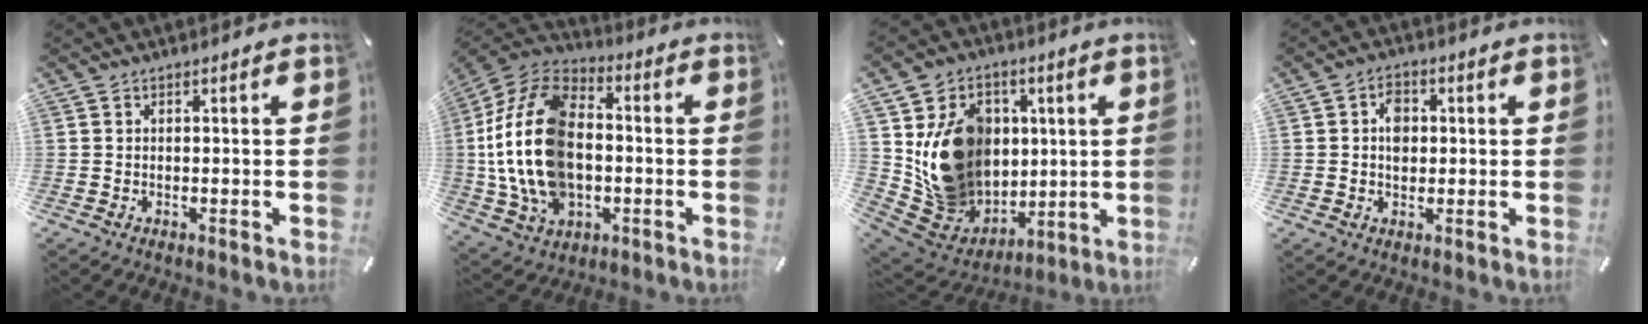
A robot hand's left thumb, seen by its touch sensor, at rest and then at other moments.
{"total": 21.0, "force": [-1.7, 14.5, 15.0], "torque": [-0.338, 0.017, -0.031]}
{"total": 17.7, "force": [2.9, 15.9, 7.1], "torque": [-0.105, -0.017, 0.072]}
{"total": 4.4, "force": [0.6, 3.5, 2.6], "torque": [-0.028, 0.001, 0.004]}